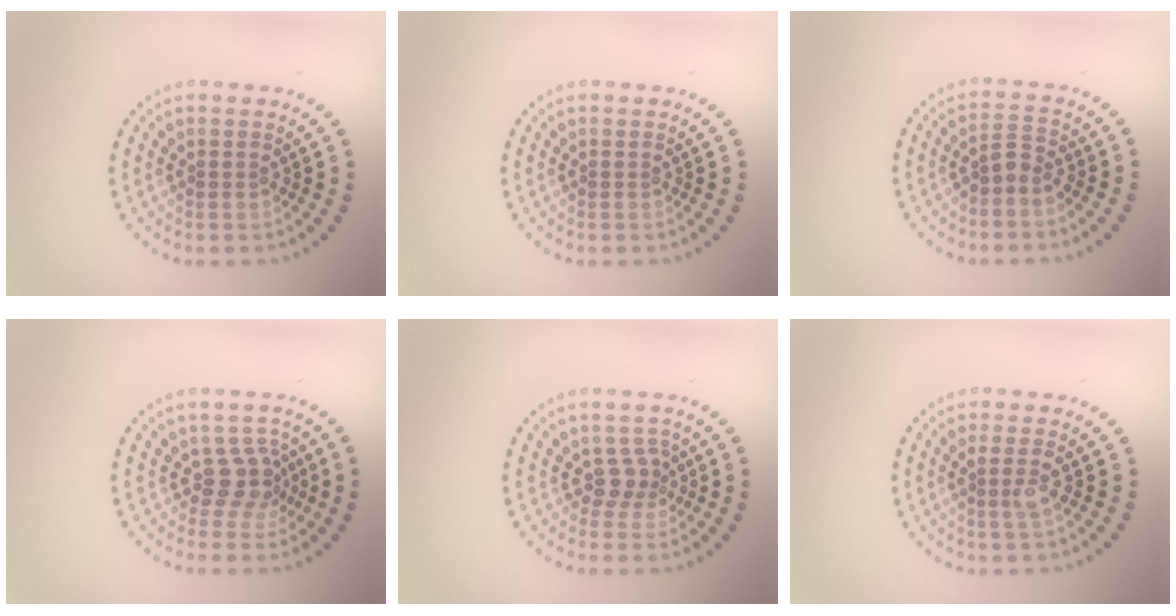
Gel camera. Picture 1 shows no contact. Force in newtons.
{"total": 0.0}
{"total": 1.9, "press": 1.4, "slide": 1.3}
{"total": 2.5, "press": 1.9, "slide": 1.7}
{"total": 2.0, "press": 1.6, "slide": 1.2}
{"total": 1.6, "press": 1.3, "slide": 1.0}